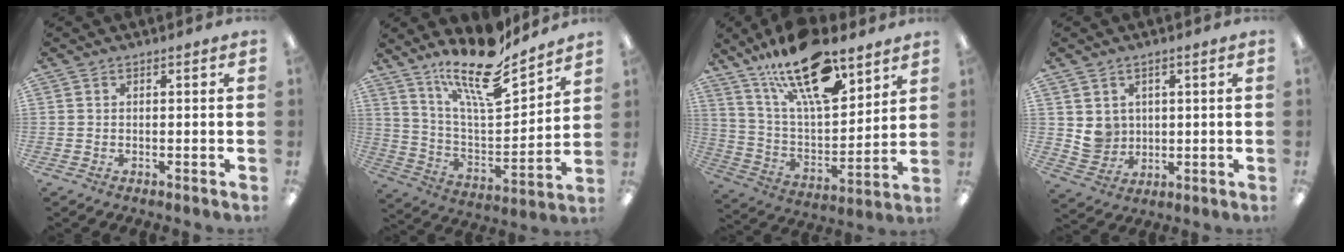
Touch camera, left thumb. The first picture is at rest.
{"total": 18.4, "force": [14.8, 4.7, 9.9], "torque": [-0.176, -0.103, 0.250]}
{"total": 22.4, "force": [15.0, 8.5, 14.4], "torque": [-0.244, -0.082, 0.257]}
{"total": 5.5, "force": [2.2, 5.0, 0.5], "torque": [-0.005, -0.007, 0.043]}